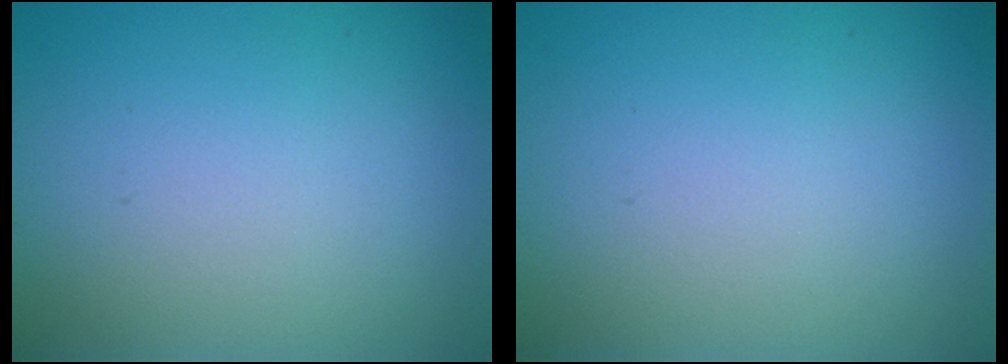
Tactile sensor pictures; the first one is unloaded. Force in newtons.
{"total": 0.0}